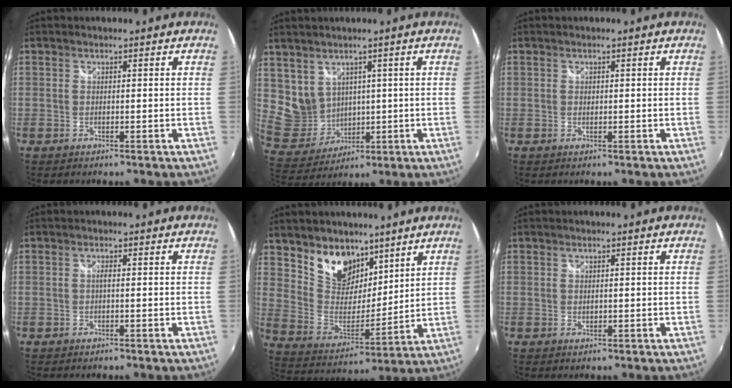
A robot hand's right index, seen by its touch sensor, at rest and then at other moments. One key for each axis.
{"total": 8.3, "fx": 3.5, "fy": 7.1, "fz": 2.4, "tx": -0.052, "ty": 0.003, "tz": 0.094}
{"total": 0.5, "fx": 0.1, "fy": 0.5, "fz": 0.3, "tx": -0.003, "ty": 0.001, "tz": 0.001}
{"total": 0.7, "fx": -0.2, "fy": 0.0, "fz": 0.7, "tx": -0.012, "ty": 0.002, "tz": -0.005}
{"total": 13.1, "fx": 8.8, "fy": 8.0, "fz": 5.3, "tx": -0.108, "ty": 0.003, "tz": 0.175}
{"total": 0.5, "fx": 0.1, "fy": 0.4, "fz": 0.3, "tx": -0.005, "ty": -0.001, "tz": 0.002}